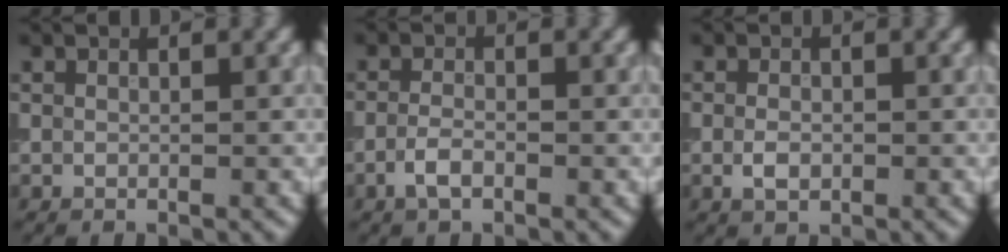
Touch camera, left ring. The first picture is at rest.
{"total": 1.9, "force": [-1.0, 0.8, 1.4], "torque": [-0.030, 0.002, -0.024]}
{"total": 1.7, "force": [-0.4, 1.1, 1.2], "torque": [-0.023, 0.000, -0.008]}